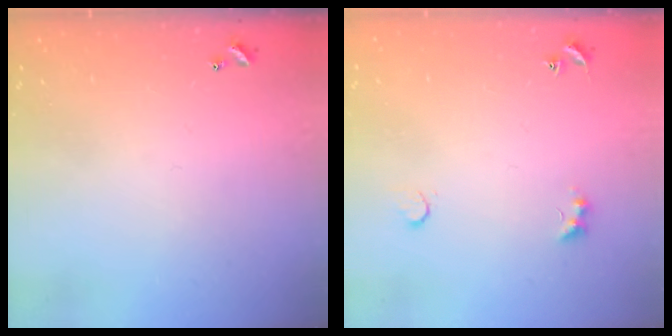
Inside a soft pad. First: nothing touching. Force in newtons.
{"total": 3.0, "press": 2.9, "slide": 0.8}